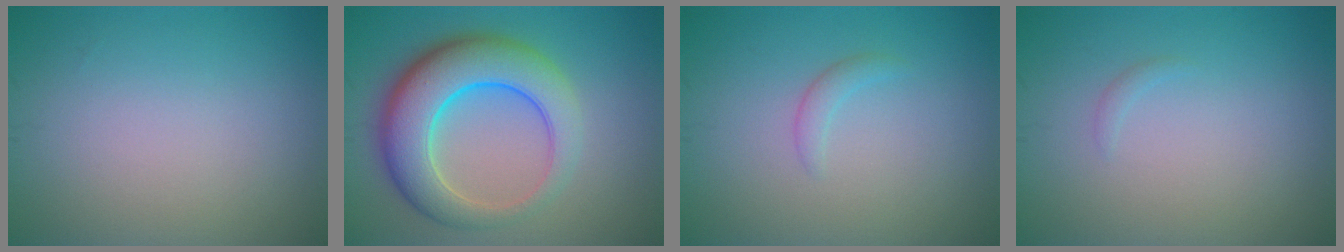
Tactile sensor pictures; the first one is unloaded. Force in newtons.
{"total": 8.7, "press": 8.7, "slide": 0.2}
{"total": 1.0, "press": 1.0, "slide": 0.1}
{"total": 0.5, "press": 0.5, "slide": 0.1}